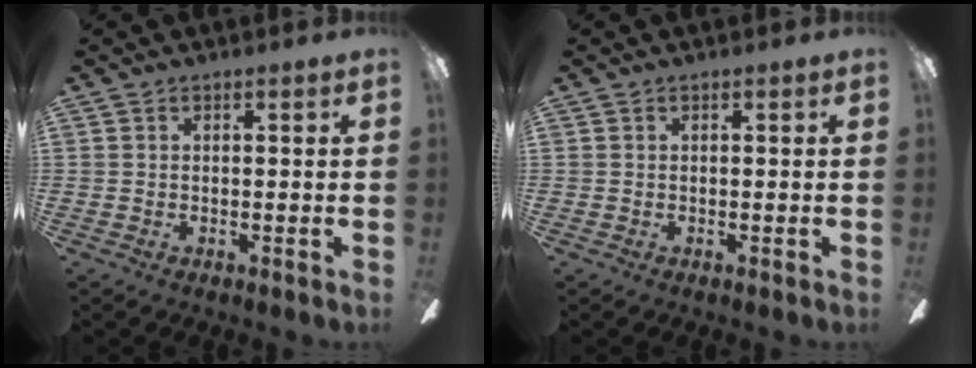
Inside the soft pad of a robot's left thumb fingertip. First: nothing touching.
{"total": 0.0}